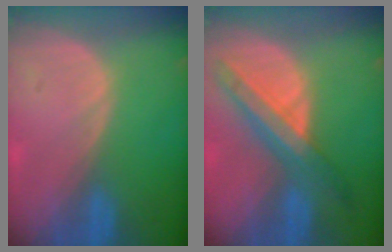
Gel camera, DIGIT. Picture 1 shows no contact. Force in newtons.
{"total": 8.1, "press": 7.2, "slide": 3.7}